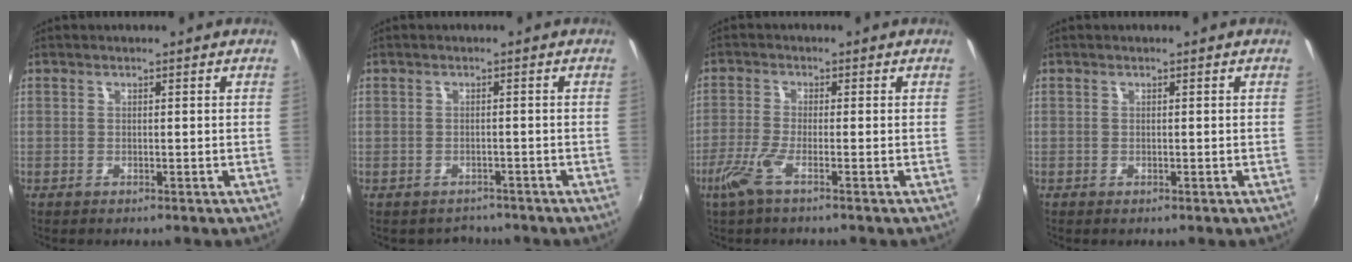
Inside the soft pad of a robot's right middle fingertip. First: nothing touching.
{"total": 2.9, "force": [-2.1, 1.9, -0.2], "torque": [-0.004, 0.004, -0.030]}
{"total": 4.6, "force": [-2.7, 0.0, 3.7], "torque": [-0.097, -0.012, -0.056]}
{"total": 0.0}